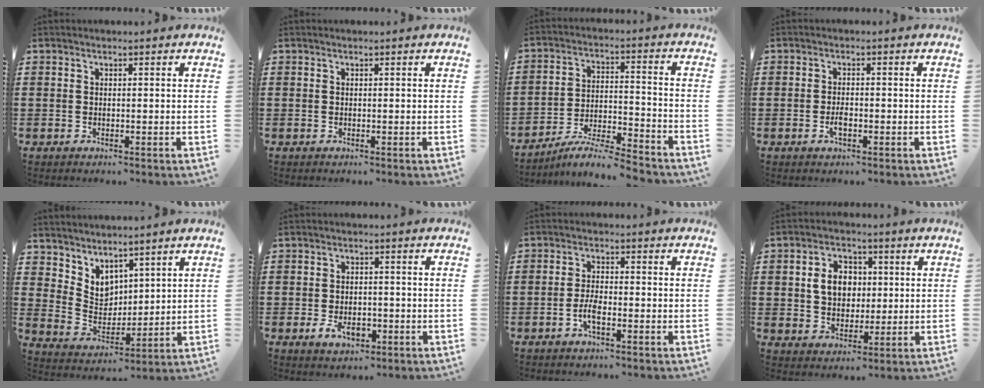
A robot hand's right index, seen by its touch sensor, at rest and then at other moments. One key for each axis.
{"total": 0.0}
{"total": 6.5, "fx": -6.2, "fy": 0.0, "fz": 2.1, "tx": -0.038, "ty": -0.001, "tz": -0.119}
{"total": 2.1, "fx": -0.8, "fy": 0.9, "fz": 1.8, "tx": -0.034, "ty": 0.000, "tz": -0.014}
{"total": 4.9, "fx": 3.9, "fy": 2.9, "fz": 0.6, "tx": -0.036, "ty": -0.017, "tz": 0.075}
{"total": 3.7, "fx": -1.4, "fy": 2.3, "fz": 2.6, "tx": -0.046, "ty": -0.003, "tz": -0.029}
{"total": 3.2, "fx": -1.3, "fy": 0.7, "fz": 2.8, "tx": -0.064, "ty": -0.005, "tz": -0.027}
{"total": 6.4, "fx": 0.8, "fy": 5.1, "fz": 3.7, "tx": -0.074, "ty": 0.011, "tz": 0.009}